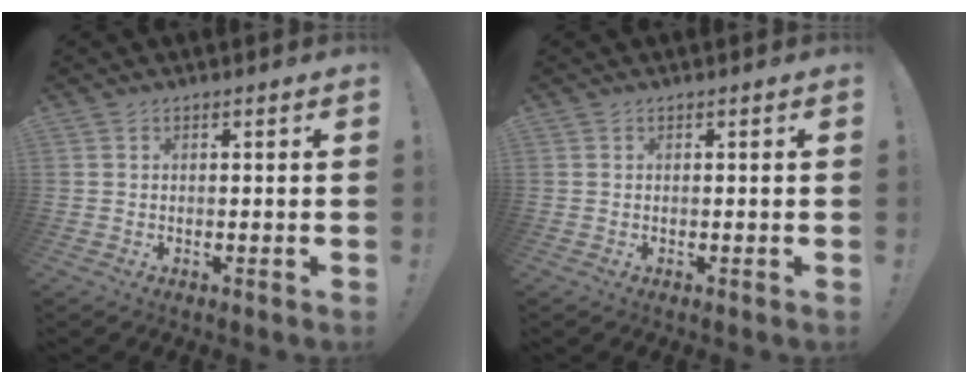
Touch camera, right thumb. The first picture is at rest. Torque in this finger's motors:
{"motor_torque": [0.00, 0.00, 0.00, 0.00, 0.00]}